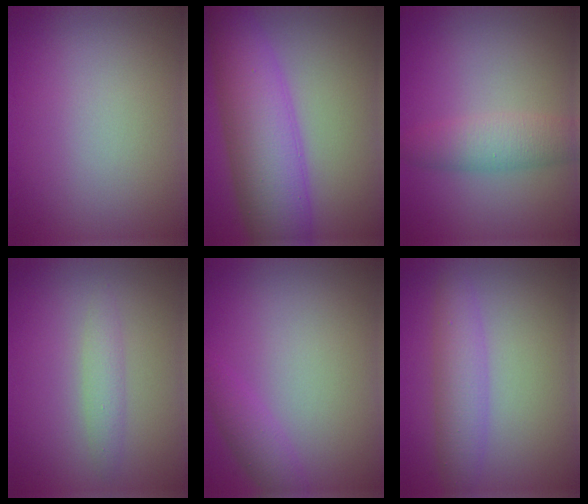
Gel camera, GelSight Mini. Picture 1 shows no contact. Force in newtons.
{"total": 8.9, "press": 8.9, "slide": 0.0}
{"total": 3.4, "press": 3.4, "slide": 0.1}
{"total": 1.6, "press": 1.6, "slide": 0.0}
{"total": 1.9, "press": 1.9, "slide": 0.1}
{"total": 3.3, "press": 3.3, "slide": 0.1}